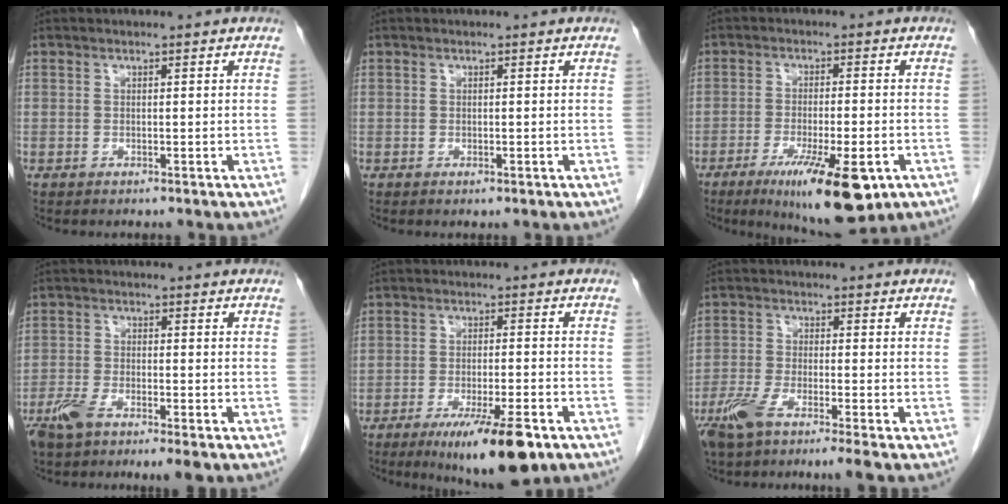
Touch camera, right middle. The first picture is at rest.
{"total": 0.7, "force": [-0.4, 0.4, 0.5], "torque": [-0.008, -0.001, -0.002]}
{"total": 12.8, "force": [-6.9, 2.6, 10.5], "torque": [-0.148, -0.022, -0.099]}
{"total": 6.7, "force": [-4.4, 1.6, 4.8], "torque": [-0.088, -0.011, -0.078]}
{"total": 11.4, "force": [-6.9, 1.7, 8.9], "torque": [-0.135, -0.021, -0.103]}
{"total": 6.4, "force": [-4.3, 0.4, 4.7], "torque": [-0.095, -0.010, -0.083]}